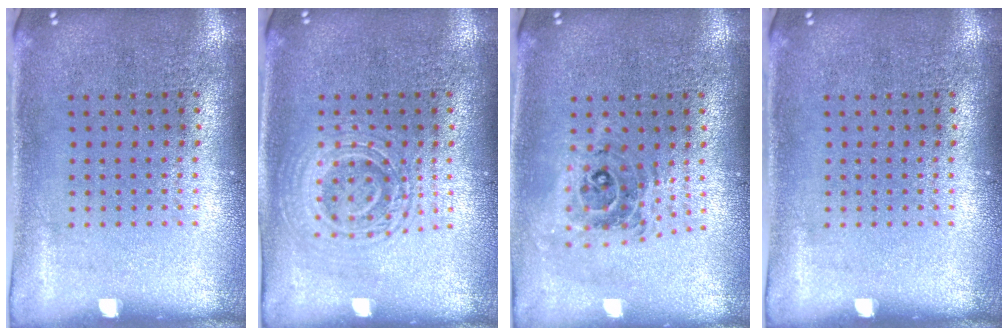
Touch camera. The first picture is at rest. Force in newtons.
{"total": 1.8, "press": 1.7, "slide": 0.4}
{"total": 0.8, "press": 0.8, "slide": 0.2}
{"total": 0.0}